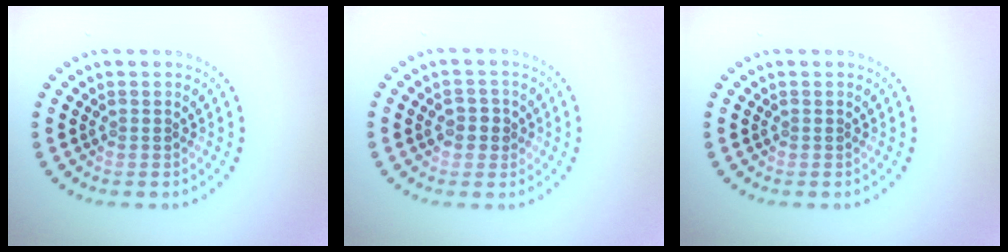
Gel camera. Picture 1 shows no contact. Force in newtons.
{"total": 1.7, "press": 1.6, "slide": 0.2}
{"total": 0.0}